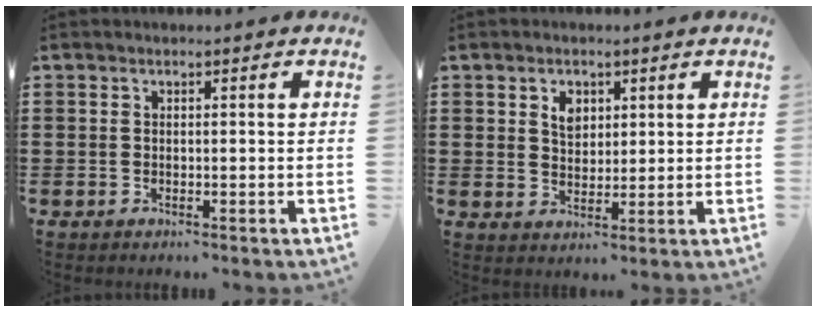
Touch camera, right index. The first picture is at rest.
{"total": 3.3, "force": [1.5, 2.3, 1.8], "torque": [-0.035, 0.005, 0.025]}